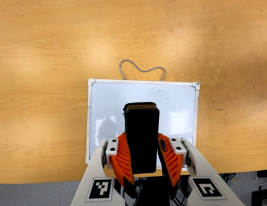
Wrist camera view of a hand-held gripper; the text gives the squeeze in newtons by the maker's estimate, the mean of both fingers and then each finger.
{"total": 6.9, "left": 6.0, "right": 7.8}